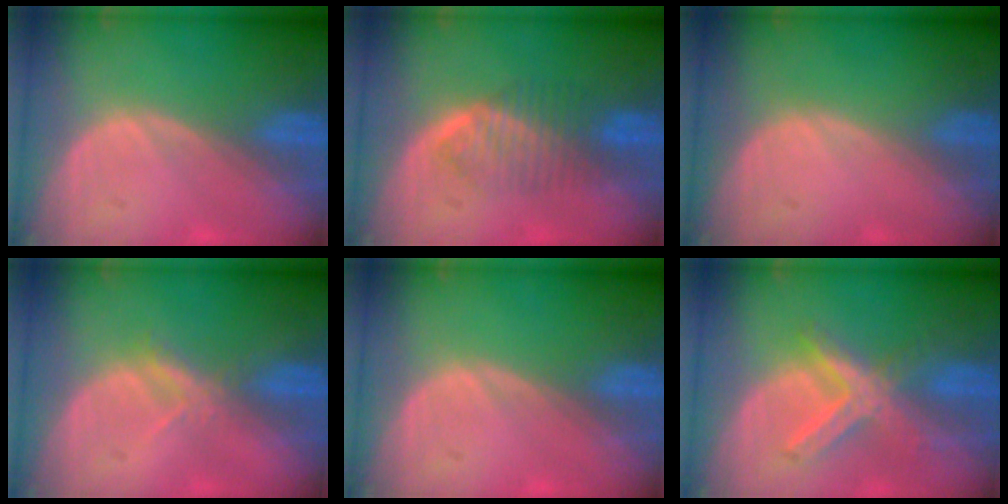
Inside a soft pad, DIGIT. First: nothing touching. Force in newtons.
{"total": 4.8, "press": 4.7, "slide": 1.0}
{"total": 0.0}
{"total": 2.3, "press": 2.1, "slide": 0.9}
{"total": 0.0}
{"total": 7.2, "press": 6.4, "slide": 3.4}